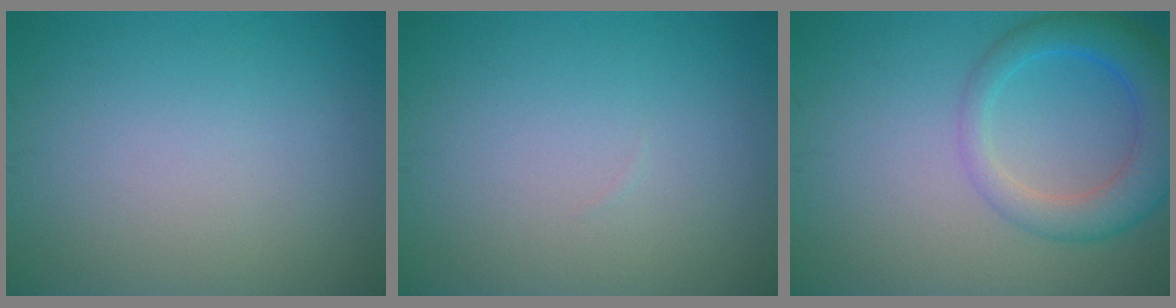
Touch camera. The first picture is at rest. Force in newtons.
{"total": 0.0}
{"total": 4.2, "press": 4.2, "slide": 0.2}